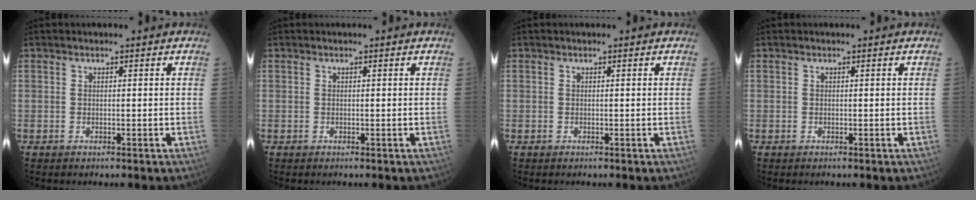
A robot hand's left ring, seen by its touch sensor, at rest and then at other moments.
{"total": 0.0}
{"total": 0.0}
{"total": 0.0}